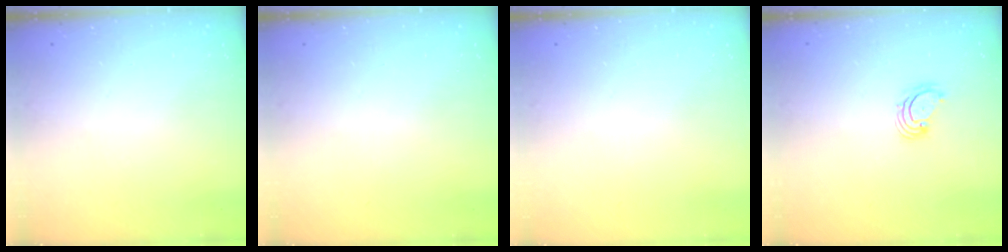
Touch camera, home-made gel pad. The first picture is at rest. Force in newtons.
{"total": 0.0}
{"total": 0.0}
{"total": 3.5, "press": 3.5, "slide": 0.4}